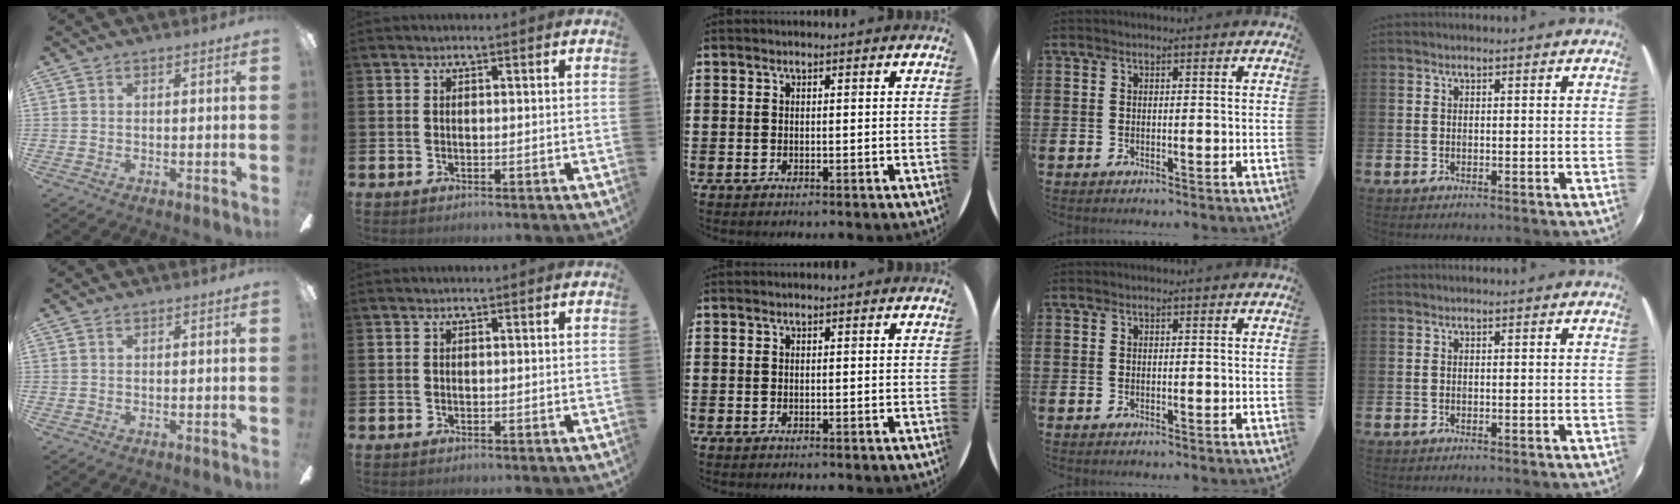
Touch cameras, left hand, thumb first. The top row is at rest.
{}